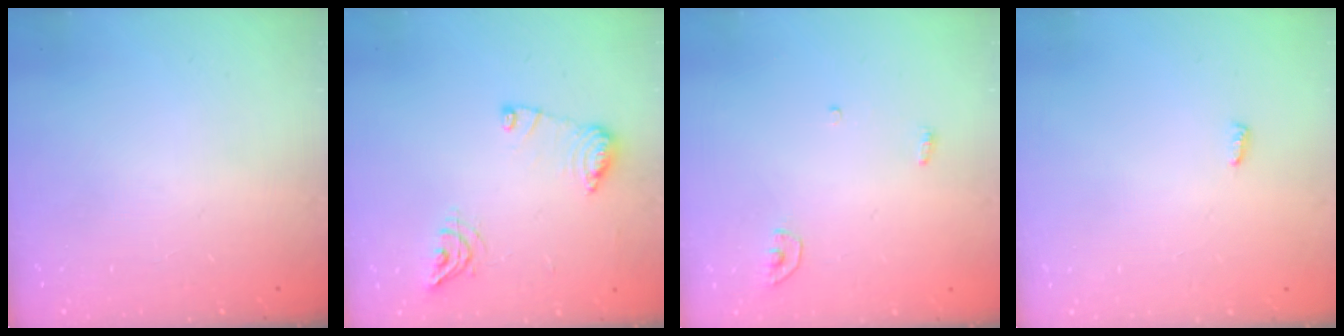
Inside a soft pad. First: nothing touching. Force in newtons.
{"total": 10.7, "press": 10.6, "slide": 1.1}
{"total": 3.4, "press": 3.4, "slide": 0.3}
{"total": 2.8, "press": 2.8, "slide": 0.4}